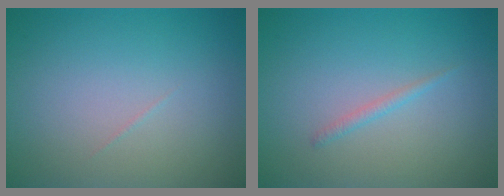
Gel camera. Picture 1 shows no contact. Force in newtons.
{"total": 0.8, "press": 0.8, "slide": 0.0}